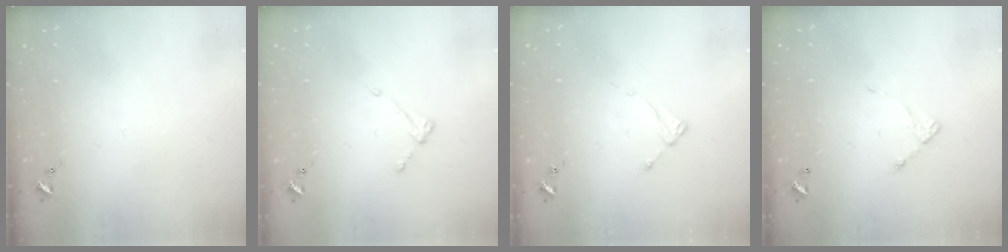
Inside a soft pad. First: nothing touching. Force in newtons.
{"total": 3.8, "press": 3.8, "slide": 0.3}
{"total": 2.0, "press": 2.0, "slide": 0.3}
{"total": 4.9, "press": 4.9, "slide": 0.4}